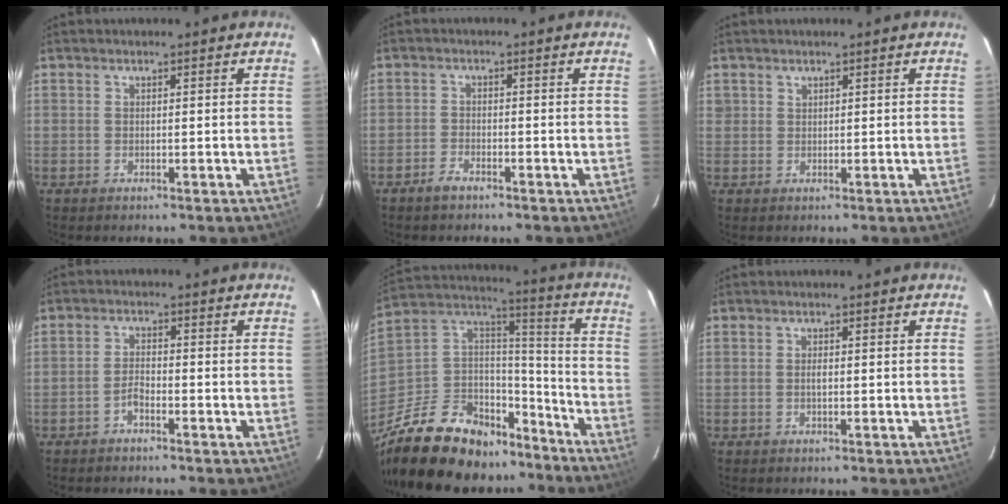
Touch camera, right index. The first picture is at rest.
{"total": 2.4, "force": [-2.0, 0.8, 1.0], "torque": [-0.034, 0.002, -0.040]}
{"total": 1.1, "force": [0.9, 0.7, 0.1], "torque": [0.000, 0.003, 0.016]}
{"total": 2.4, "force": [-1.7, 0.9, 1.5], "torque": [-0.034, 0.006, -0.036]}
{"total": 27.0, "force": [-19.5, 14.0, 12.4], "torque": [-0.269, 0.044, -0.302]}
{"total": 1.0, "force": [-0.1, 0.5, 0.9], "torque": [-0.015, -0.001, -0.003]}